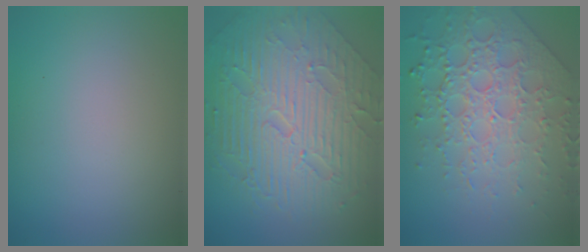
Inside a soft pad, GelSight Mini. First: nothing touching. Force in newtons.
{"total": 10.3, "press": 6.8, "slide": 7.8}
{"total": 7.6, "press": 5.5, "slide": 5.2}